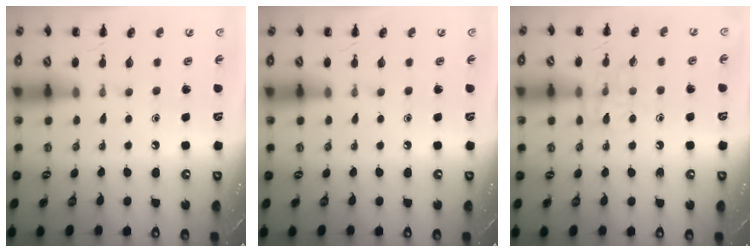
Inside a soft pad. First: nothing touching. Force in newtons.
{"total": 0.0}
{"total": 7.4, "press": 7.4, "slide": 0.5}